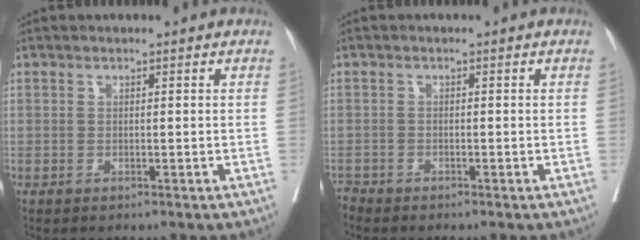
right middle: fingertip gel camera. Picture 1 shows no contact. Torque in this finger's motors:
{"motor_torque": [-0.10, 0.11, 0.01, -0.02]}